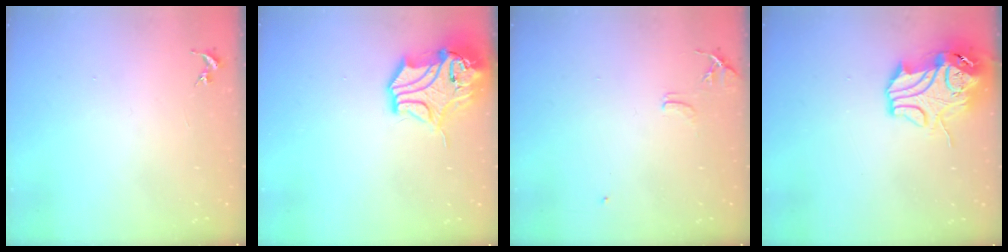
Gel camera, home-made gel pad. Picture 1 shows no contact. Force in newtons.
{"total": 13.5, "press": 13.4, "slide": 2.0}
{"total": 7.1, "press": 7.0, "slide": 0.8}
{"total": 13.7, "press": 13.5, "slide": 2.1}